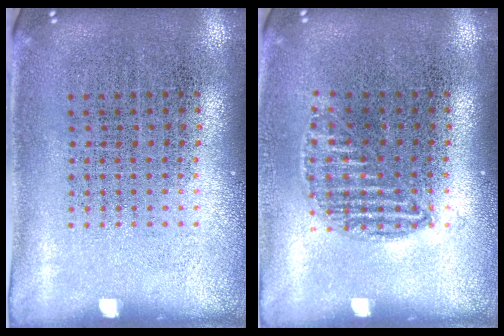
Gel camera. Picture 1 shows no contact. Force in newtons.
{"total": 1.1, "press": 1.0, "slide": 0.4}